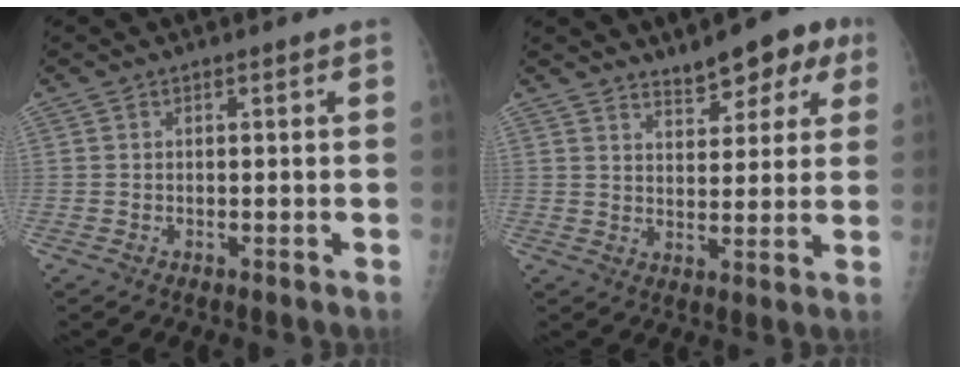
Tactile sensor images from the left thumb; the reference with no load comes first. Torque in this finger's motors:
{"motor_torque": [0.00, 0.13, 0.09, -0.23, 0.02]}